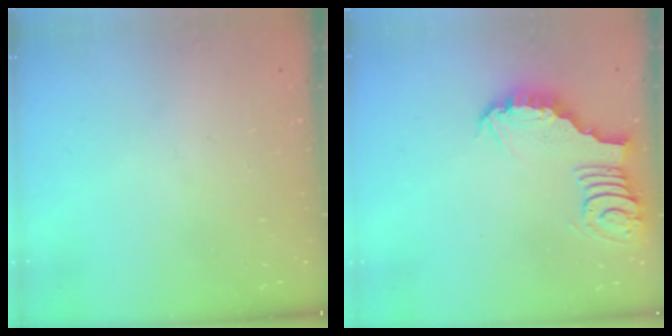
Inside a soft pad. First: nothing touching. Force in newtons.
{"total": 3.6, "press": 3.6, "slide": 0.4}